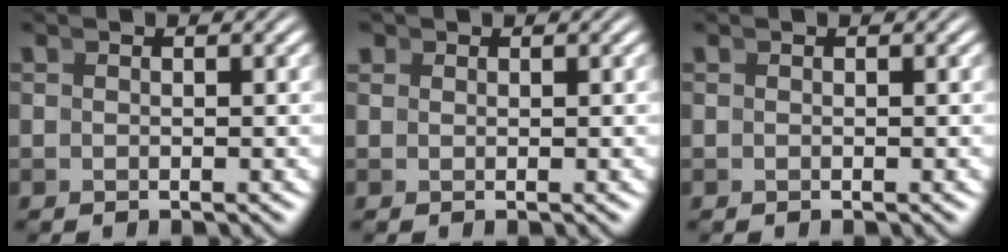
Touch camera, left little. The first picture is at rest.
{"total": 0.9, "force": [0.5, 0.8, 0.1], "torque": [-0.008, -0.008, 0.013]}
{"total": 0.0}